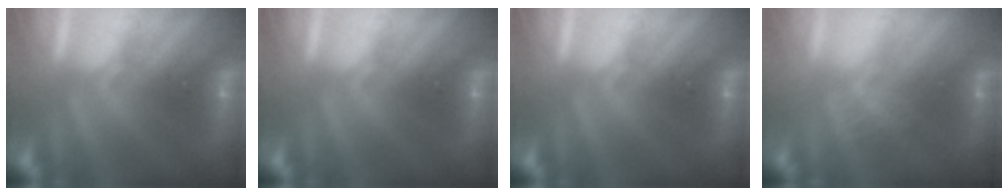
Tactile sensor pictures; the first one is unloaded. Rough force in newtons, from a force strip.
{"total": 0.0}
{"total": 0.0}
{"total": 1.3}